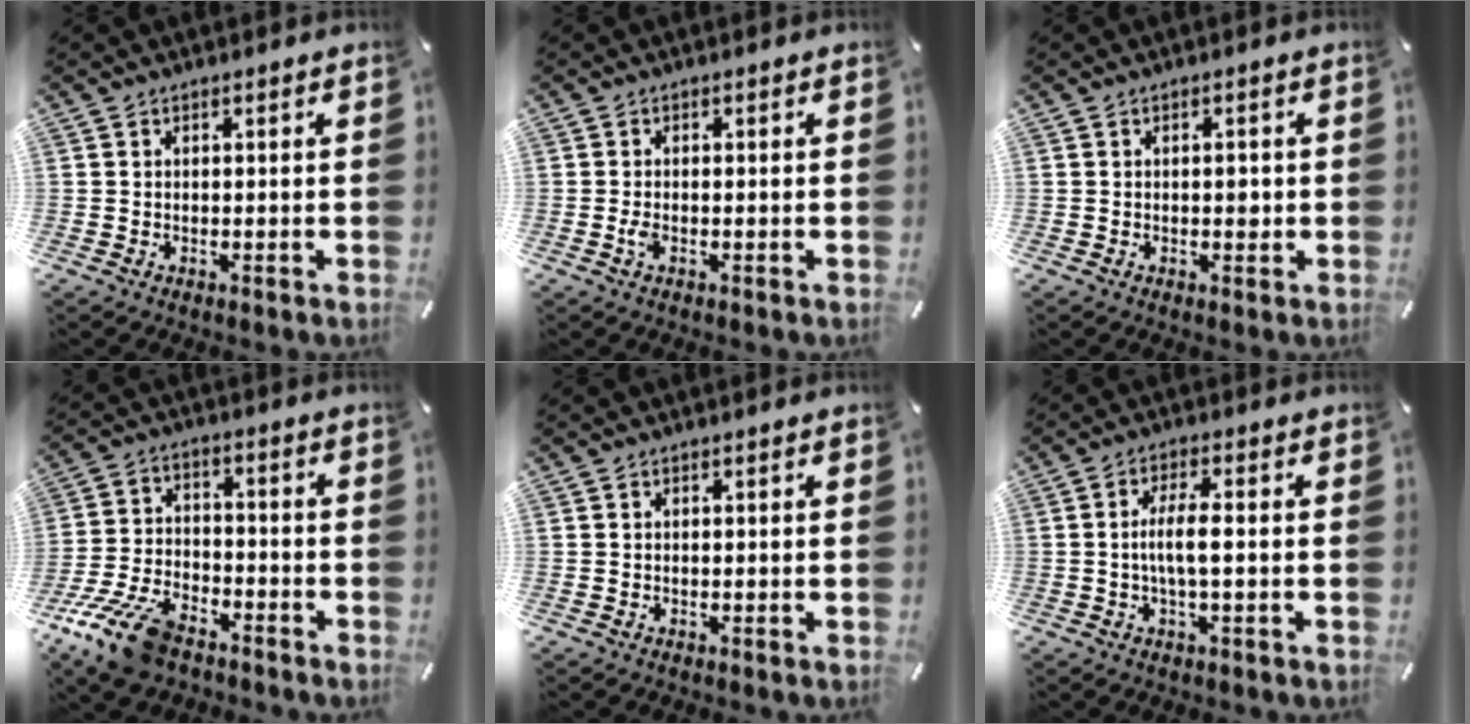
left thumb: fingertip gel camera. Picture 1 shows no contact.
{"total": 1.5, "force": [-0.6, 0.7, 1.2], "torque": [-0.038, -0.007, -0.015]}
{"total": 1.9, "force": [0.0, 1.2, 1.5], "torque": [-0.014, -0.004, -0.006]}
{"total": 13.6, "force": [-9.4, 6.3, 7.5], "torque": [-0.146, 0.050, -0.170]}
{"total": 0.0}
{"total": 6.2, "force": [-0.5, 1.4, 6.0], "torque": [-0.123, -0.003, -0.016]}